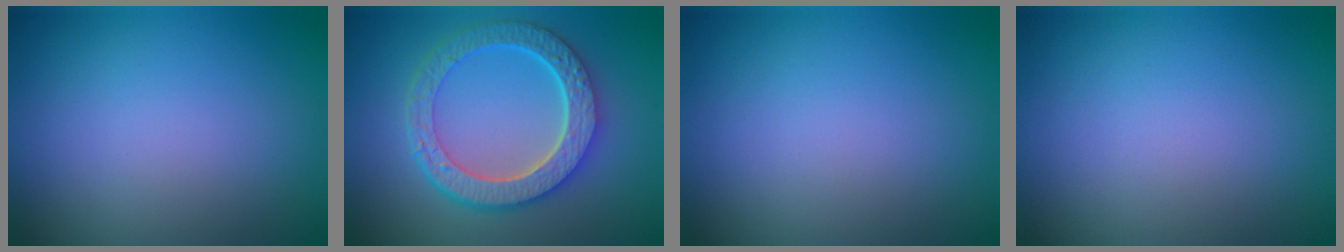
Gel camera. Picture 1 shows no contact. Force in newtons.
{"total": 7.0, "press": 5.3, "slide": 4.5}
{"total": 0.0}
{"total": 0.0}